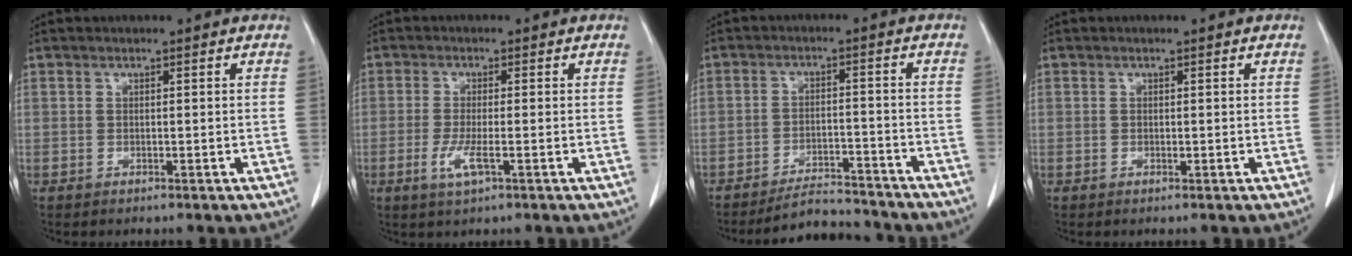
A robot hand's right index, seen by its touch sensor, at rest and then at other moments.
{"total": 3.9, "force": [-1.4, 0.6, 3.6], "torque": [-0.078, -0.006, -0.025]}
{"total": 7.8, "force": [-7.6, 1.2, 1.1], "torque": [-0.014, 0.006, -0.120]}
{"total": 0.0}